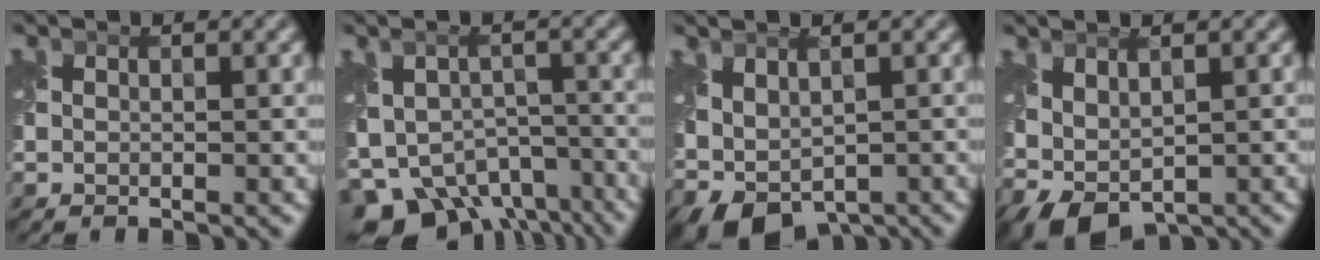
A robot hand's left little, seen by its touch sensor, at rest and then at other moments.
{"total": 9.9, "force": [-6.9, 5.8, 3.9], "torque": [-0.069, -0.022, -0.099]}
{"total": 5.0, "force": [-1.0, 3.1, 3.8], "torque": [-0.069, -0.007, -0.002]}
{"total": 4.0, "force": [0.4, 2.7, 2.9], "torque": [-0.059, 0.002, 0.017]}